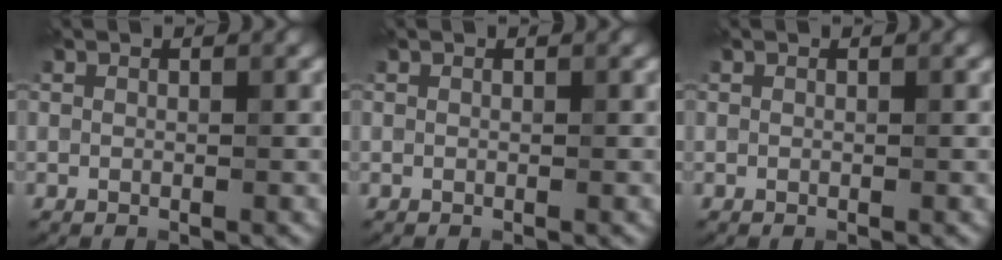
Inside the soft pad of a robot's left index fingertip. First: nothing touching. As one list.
[{"total": 0.0}, {"total": 0.0}]